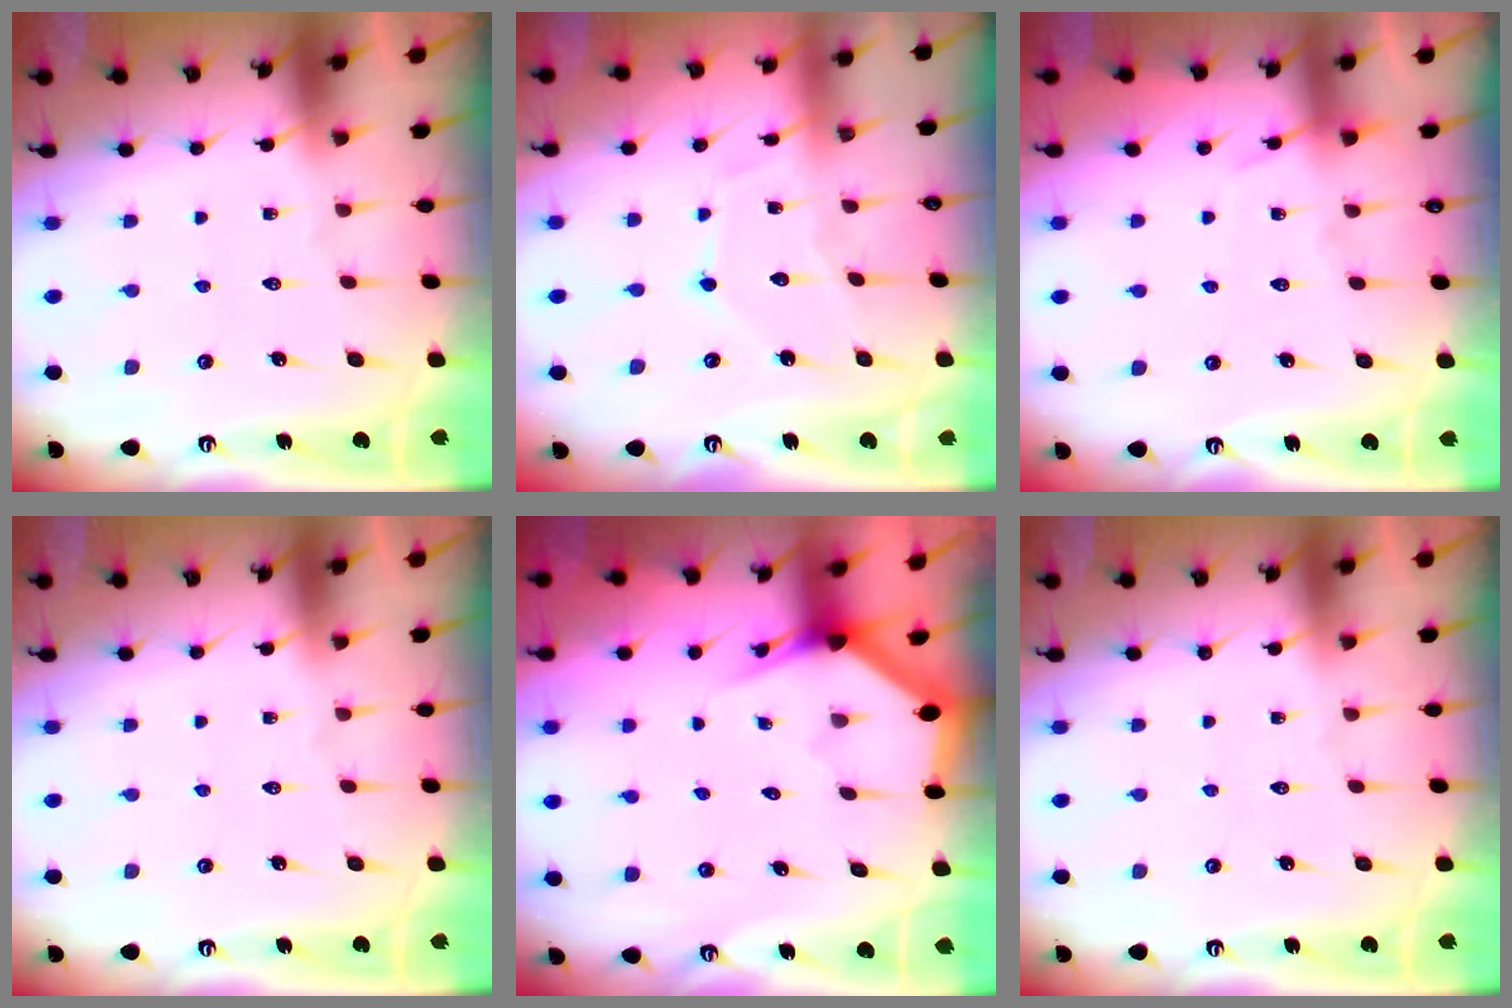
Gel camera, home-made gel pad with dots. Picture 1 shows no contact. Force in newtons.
{"total": 9.2, "press": 9.2, "slide": 0.4}
{"total": 5.9, "press": 5.9, "slide": 0.7}
{"total": 0.0}
{"total": 2.7, "press": 2.7, "slide": 0.1}
{"total": 0.0}